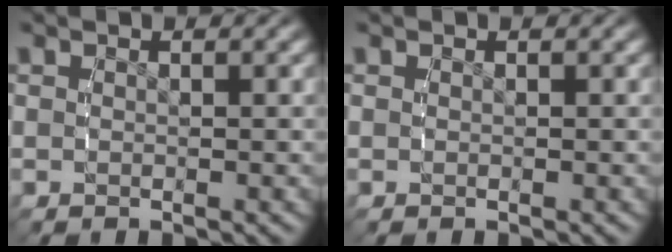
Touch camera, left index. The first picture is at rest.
{"total": 0.0}